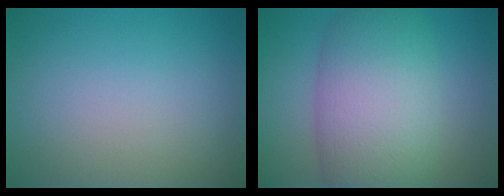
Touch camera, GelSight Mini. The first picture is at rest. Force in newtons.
{"total": 10.1, "press": 10.1, "slide": 0.2}